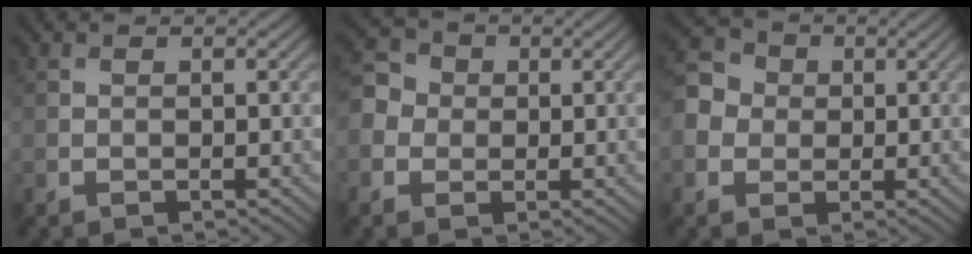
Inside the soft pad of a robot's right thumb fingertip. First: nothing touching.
{"total": 4.0, "force": [-0.2, 3.7, 1.5], "torque": [-0.041, 0.005, -0.012]}
{"total": 4.8, "force": [0.0, 4.4, 1.9], "torque": [-0.052, 0.006, -0.009]}